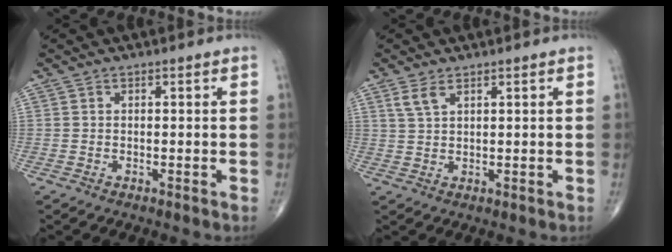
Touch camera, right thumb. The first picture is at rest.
{"total": 2.8, "force": [1.7, 1.1, 1.9], "torque": [-0.043, 0.000, 0.043]}